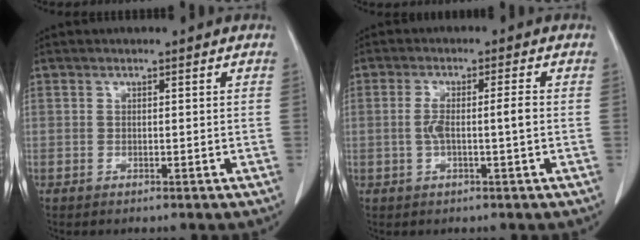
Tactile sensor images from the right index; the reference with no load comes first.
{"total": 4.4, "force": [-0.5, 0.2, 4.3], "torque": [-0.089, 0.009, -0.005]}